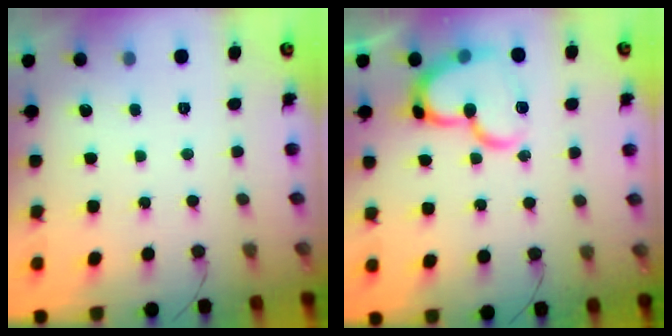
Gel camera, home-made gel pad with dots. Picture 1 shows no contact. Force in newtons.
{"total": 17.3, "press": 17.2, "slide": 1.6}